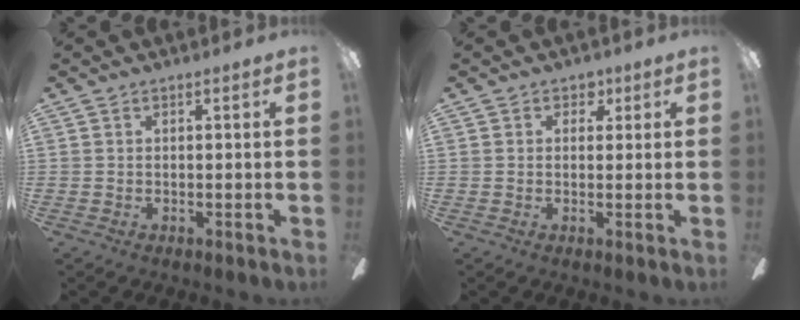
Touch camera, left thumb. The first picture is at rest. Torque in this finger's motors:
{"motor_torque": [0.20, 0.00, 0.41, 0.20, 0.00]}